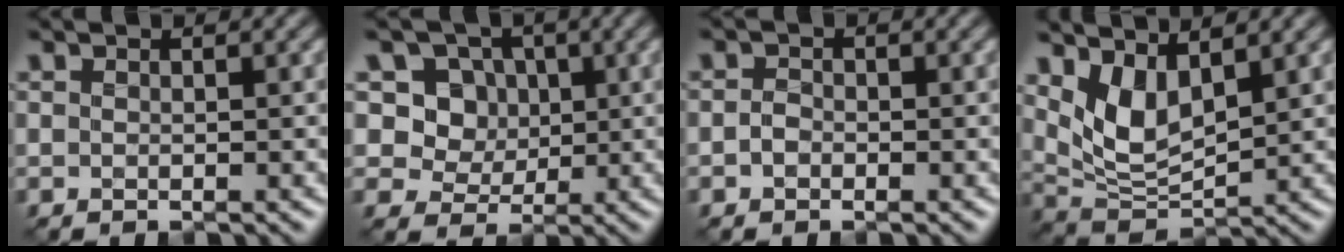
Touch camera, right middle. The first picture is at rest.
{"total": 7.2, "force": [2.2, 6.2, 3.0], "torque": [-0.062, -0.006, 0.032]}
{"total": 1.1, "force": [-0.7, 0.7, 0.5], "torque": [-0.008, 0.000, -0.021]}
{"total": 5.2, "force": [2.1, 2.6, 4.0], "torque": [-0.086, -0.015, 0.043]}